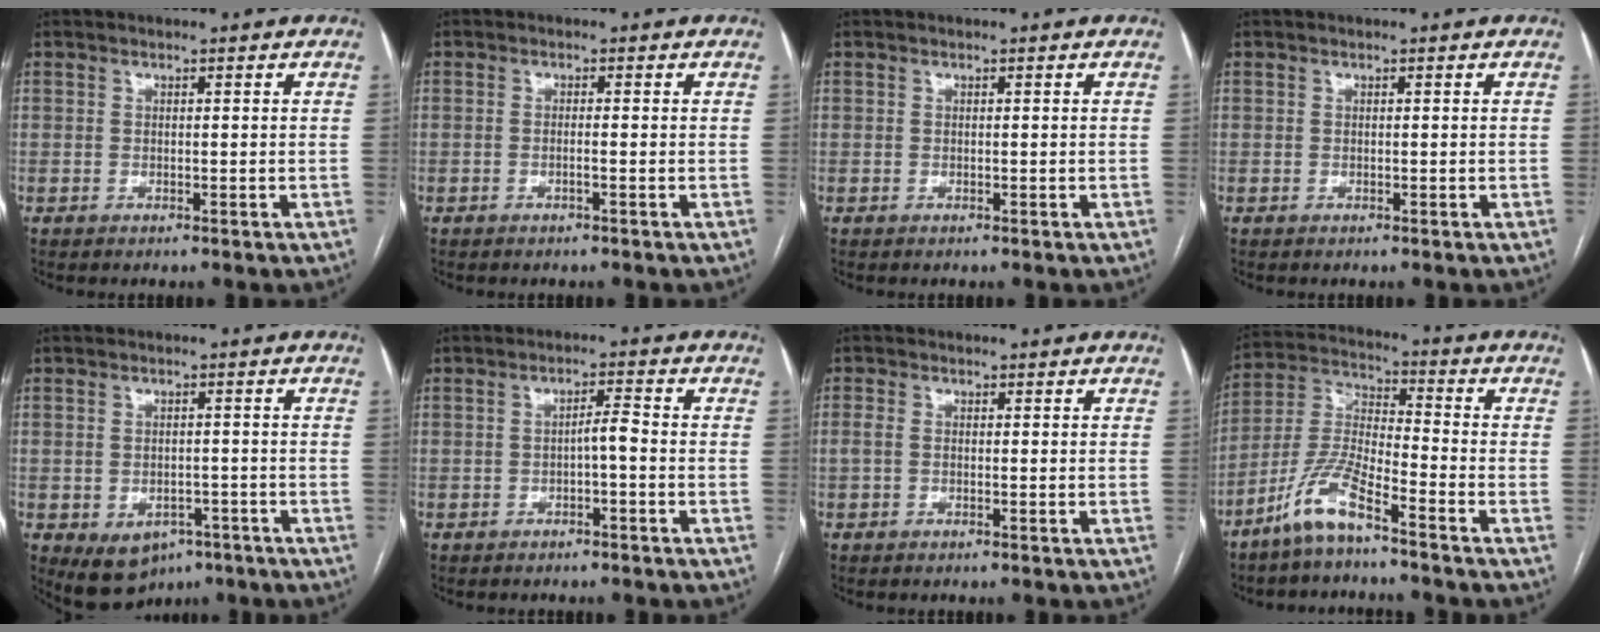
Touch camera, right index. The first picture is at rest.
{"total": 0.9, "force": [-0.4, -0.1, 0.8], "torque": [-0.014, 0.001, -0.008]}
{"total": 0.0}
{"total": 0.0}
{"total": 7.2, "force": [-3.8, 5.1, 3.3], "torque": [-0.052, 0.009, -0.041]}
{"total": 2.5, "force": [-0.8, 0.3, 2.4], "torque": [-0.036, 0.006, -0.013]}
{"total": 1.2, "force": [-0.2, 0.6, 1.0], "torque": [-0.022, 0.003, -0.005]}
{"total": 9.5, "force": [-6.7, 1.1, 6.6], "torque": [-0.149, -0.006, -0.141]}